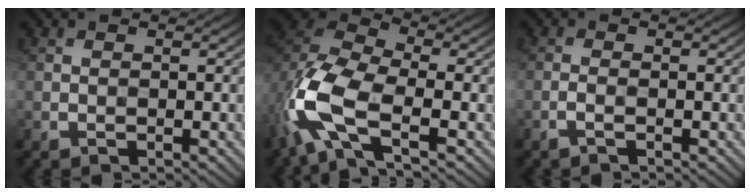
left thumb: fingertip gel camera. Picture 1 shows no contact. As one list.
[{"total": 11.5, "force": [-4.1, 5.6, 9.2], "torque": [-0.211, -0.008, -0.095]}, {"total": 1.0, "force": [-0.6, 0.1, 0.8], "torque": [-0.018, 0.004, -0.017]}]